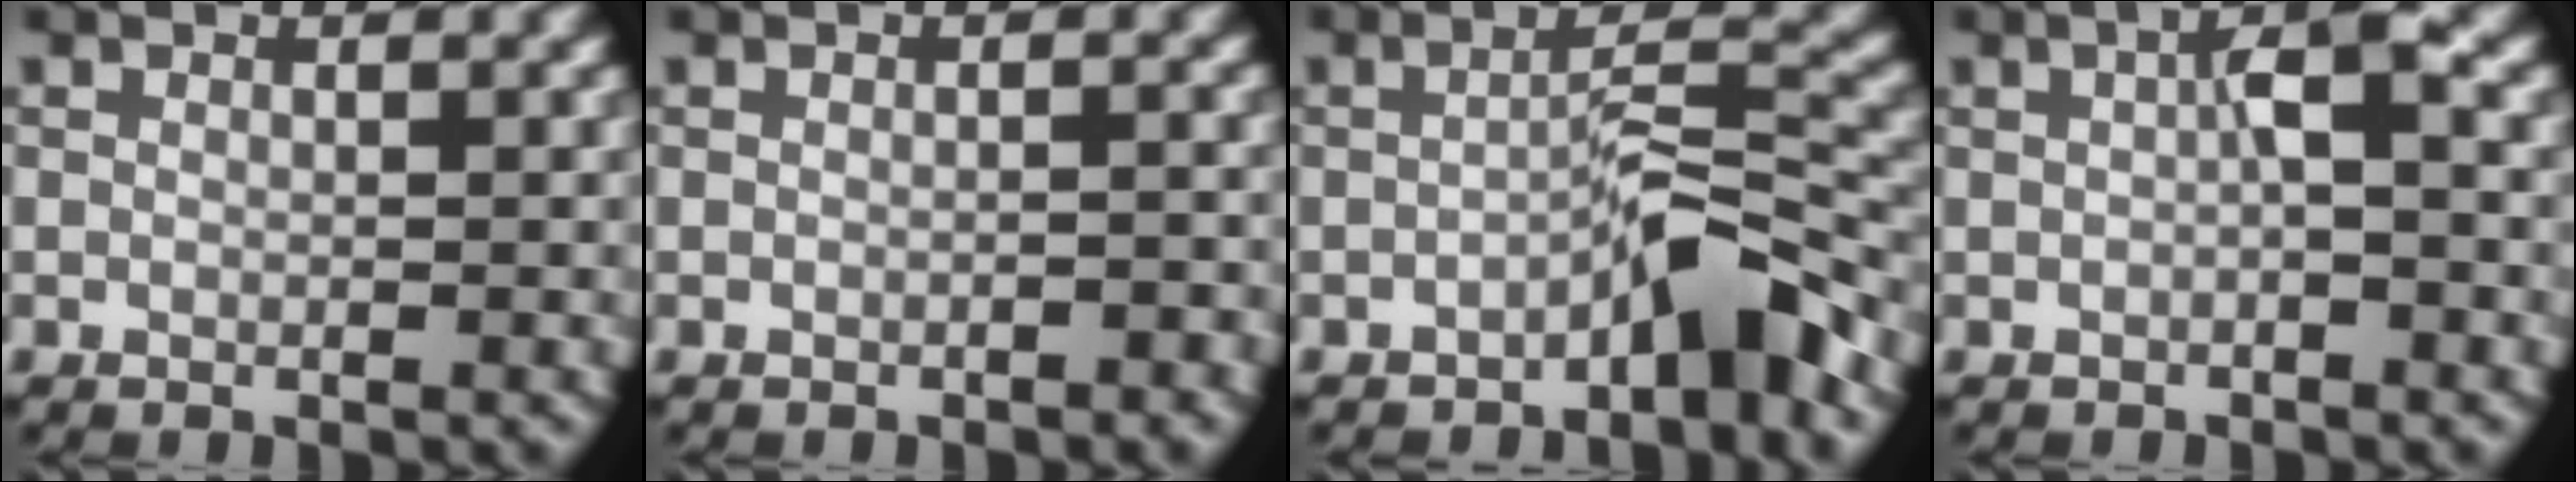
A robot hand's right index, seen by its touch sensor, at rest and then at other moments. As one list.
[{"total": 1.0, "force": [-0.7, 0.2, 0.6], "torque": [-0.009, 0.004, -0.010]}, {"total": 4.4, "force": [-2.7, 0.6, 3.4], "torque": [-0.052, 0.022, -0.052]}, {"total": 2.3, "force": [0.0, 0.3, 2.3], "torque": [-0.039, 0.010, -0.001]}]